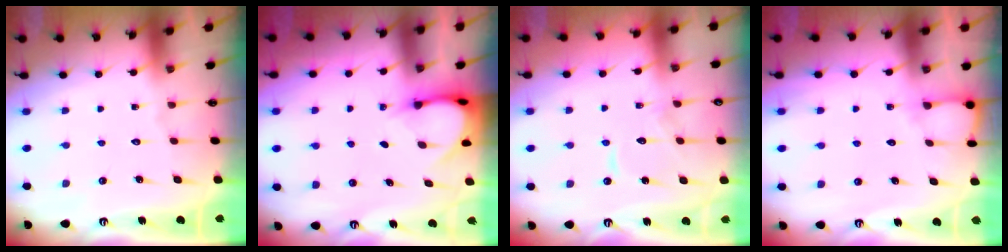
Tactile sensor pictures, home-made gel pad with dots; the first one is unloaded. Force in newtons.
{"total": 3.8, "press": 3.8, "slide": 0.3}
{"total": 6.9, "press": 6.9, "slide": 0.5}
{"total": 3.8, "press": 3.8, "slide": 0.3}